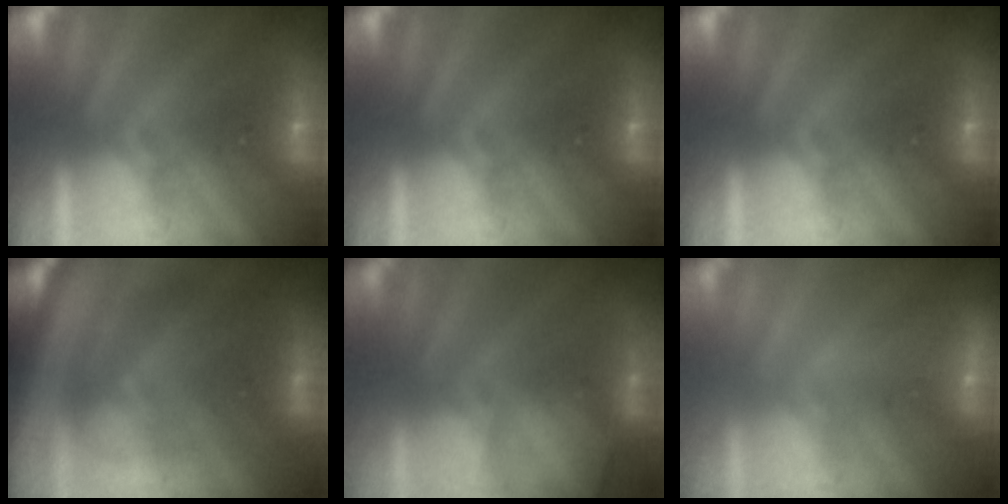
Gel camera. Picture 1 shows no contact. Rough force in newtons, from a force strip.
{"total": 0.0}
{"total": 0.0}
{"total": 8.7}
{"total": 2.2}
{"total": 2.2}